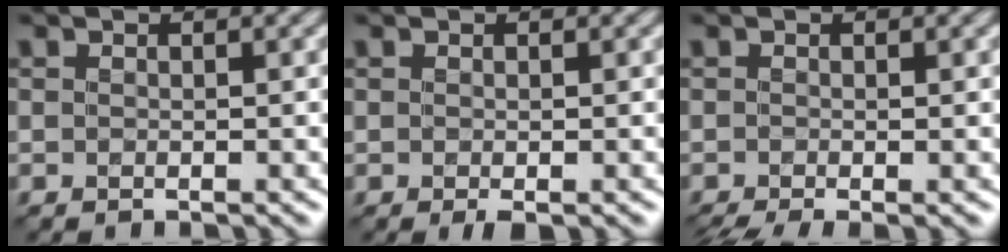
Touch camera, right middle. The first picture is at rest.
{"total": 0.9, "force": [-0.3, 0.3, 0.8], "torque": [-0.016, -0.005, -0.005]}
{"total": 2.1, "force": [-1.3, 0.4, 1.6], "torque": [-0.028, -0.013, -0.028]}